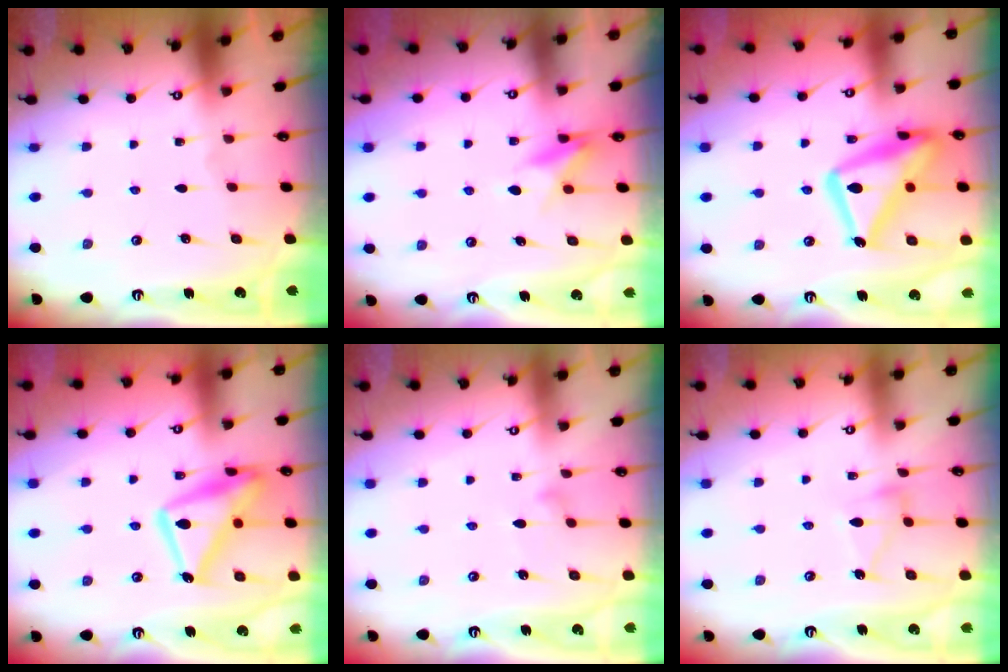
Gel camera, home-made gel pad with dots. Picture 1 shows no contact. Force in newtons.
{"total": 8.5, "press": 8.5, "slide": 0.9}
{"total": 19.9, "press": 19.9, "slide": 1.4}
{"total": 17.8, "press": 17.7, "slide": 1.3}
{"total": 7.9, "press": 7.9, "slide": 0.4}
{"total": 8.0, "press": 8.0, "slide": 0.6}